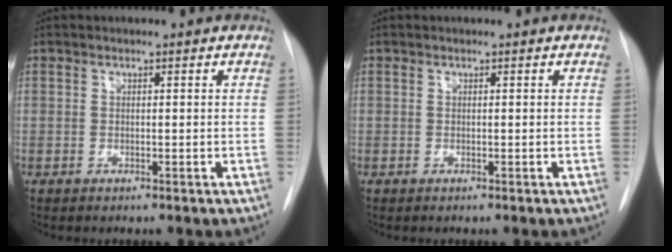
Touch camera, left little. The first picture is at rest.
{"total": 0.0}